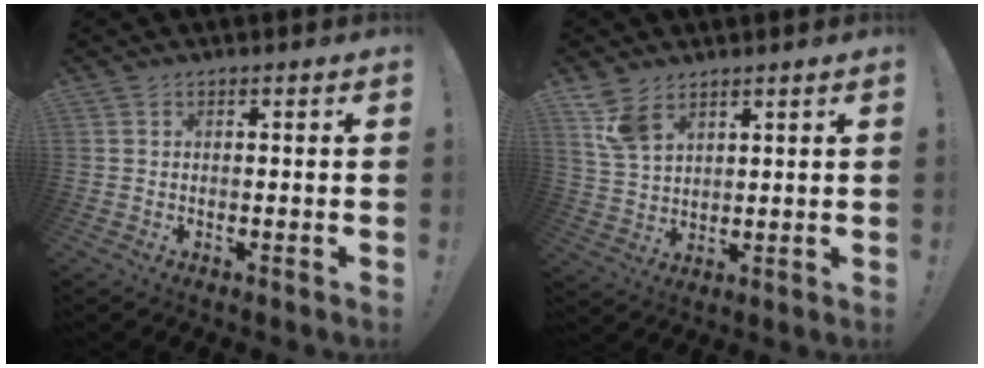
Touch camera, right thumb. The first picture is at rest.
{"total": 7.5, "force": [5.1, 3.7, 4.1], "torque": [-0.072, -0.022, 0.101]}